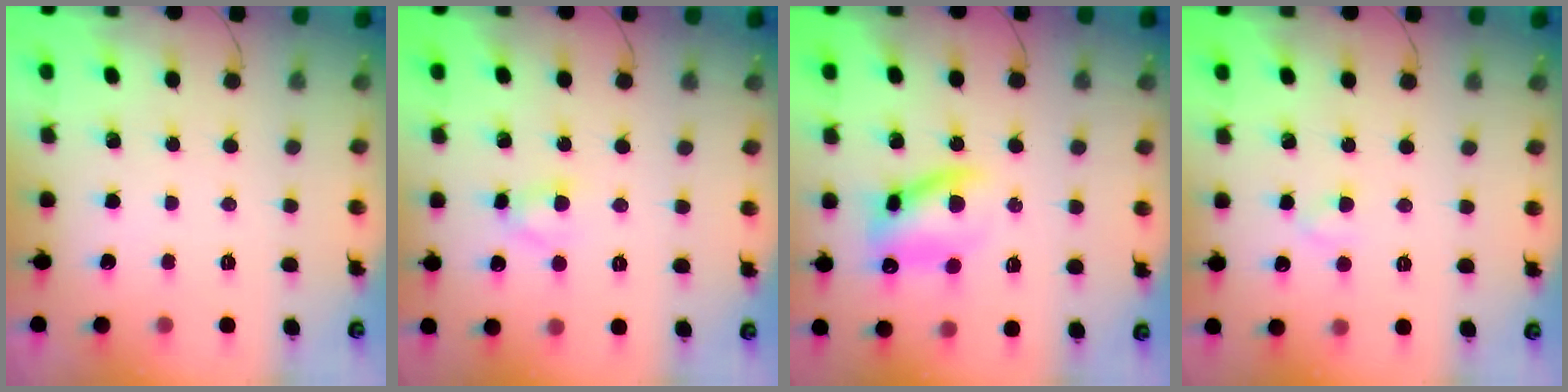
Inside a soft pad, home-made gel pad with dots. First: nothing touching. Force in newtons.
{"total": 3.4, "press": 3.2, "slide": 1.1}
{"total": 12.2, "press": 11.9, "slide": 2.4}
{"total": 2.0, "press": 1.9, "slide": 0.8}